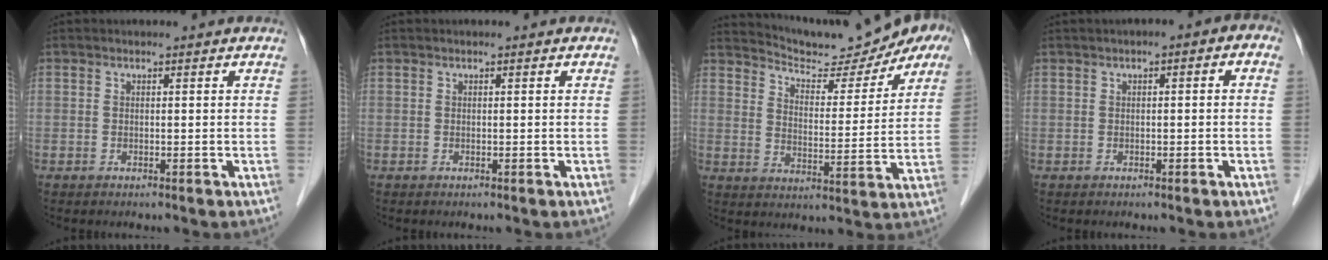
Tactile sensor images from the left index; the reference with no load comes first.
{"total": 0.0}
{"total": 15.1, "force": [13.8, 3.1, 5.4], "torque": [-0.077, -0.004, 0.186]}
{"total": 2.7, "force": [0.4, 0.9, 2.6], "torque": [-0.027, 0.021, 0.000]}